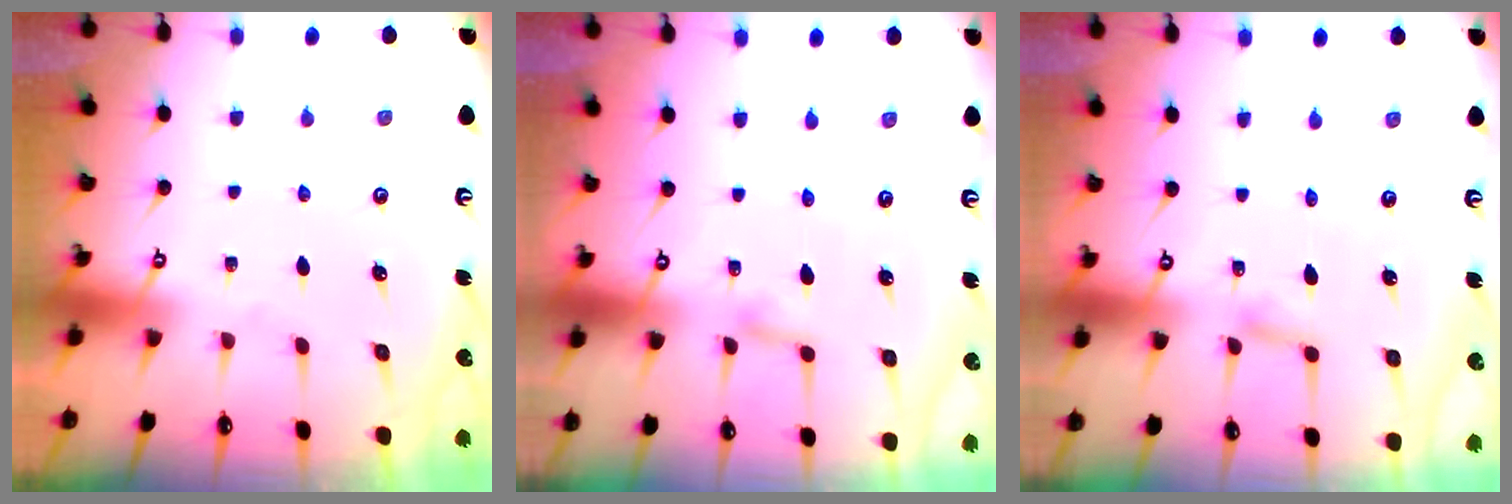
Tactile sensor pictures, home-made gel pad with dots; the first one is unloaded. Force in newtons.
{"total": 3.1, "press": 3.1, "slide": 0.3}
{"total": 4.4, "press": 4.4, "slide": 0.3}